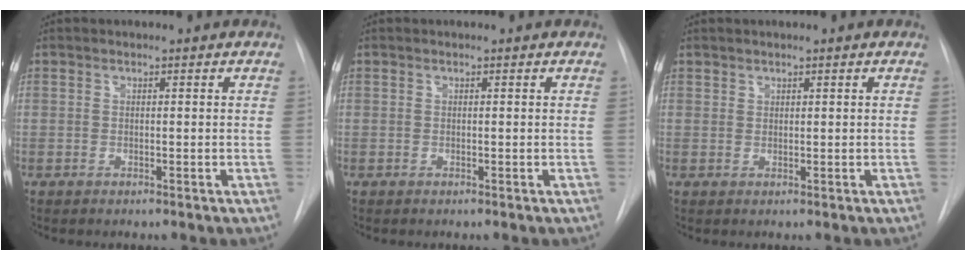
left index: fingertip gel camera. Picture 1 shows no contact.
{"total": 0.0}
{"total": 0.6, "force": [0.6, 0.2, 0.0], "torque": [0.003, 0.000, 0.011]}